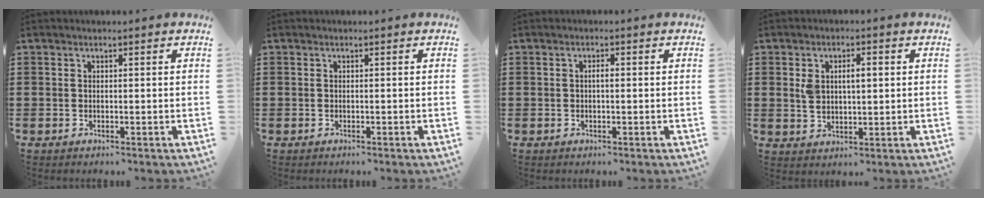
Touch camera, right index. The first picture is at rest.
{"total": 0.0}
{"total": 1.2, "force": [-0.1, 0.3, 1.1], "torque": [-0.022, -0.001, -0.001]}
{"total": 3.9, "force": [0.7, 2.0, 3.3], "torque": [-0.069, 0.012, 0.010]}